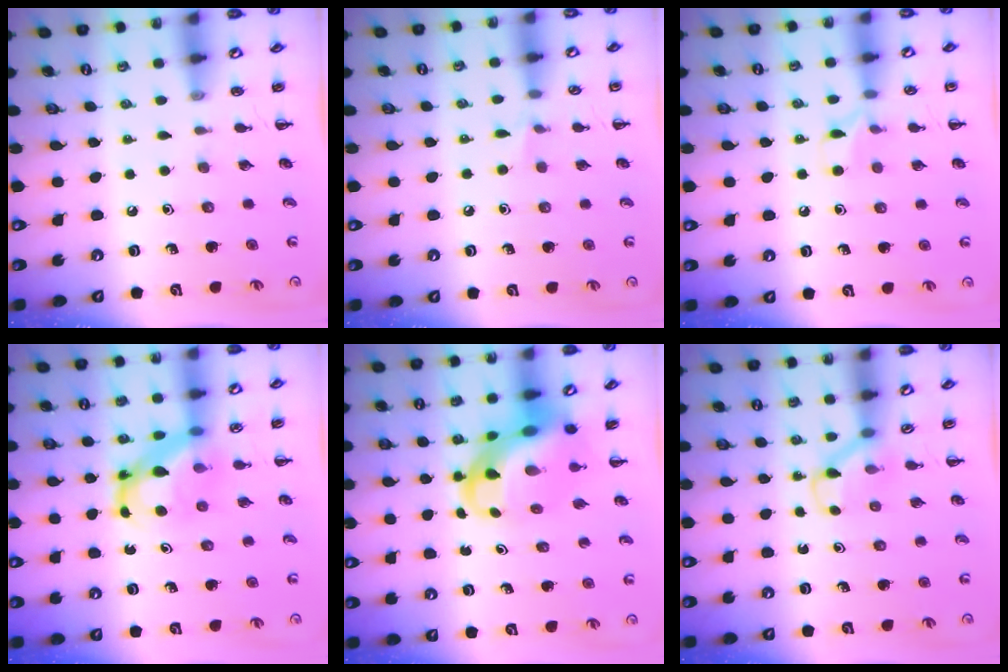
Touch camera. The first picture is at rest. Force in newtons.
{"total": 3.9, "press": 3.7, "slide": 1.2}
{"total": 6.3, "press": 6.1, "slide": 1.5}
{"total": 6.0, "press": 5.9, "slide": 0.5}
{"total": 9.4, "press": 8.9, "slide": 2.9}
{"total": 3.7, "press": 3.5, "slide": 1.2}